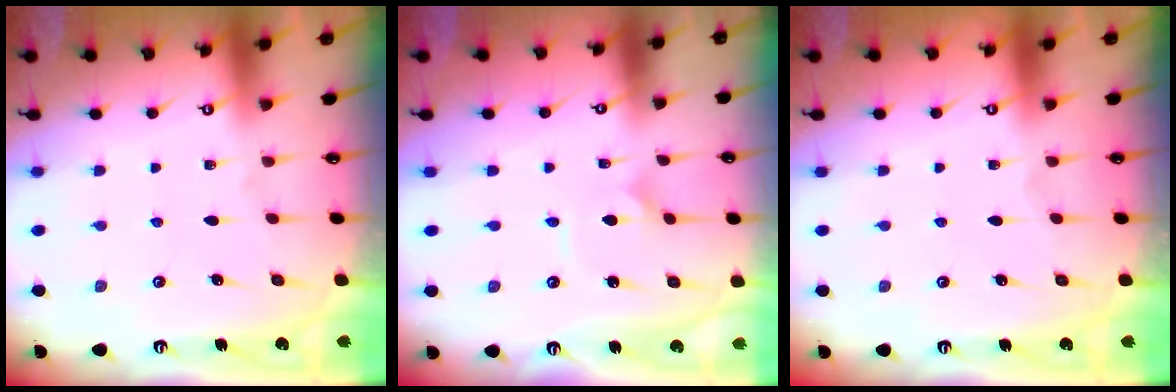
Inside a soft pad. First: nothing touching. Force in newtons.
{"total": 1.8, "press": 1.8, "slide": 0.1}
{"total": 0.0}